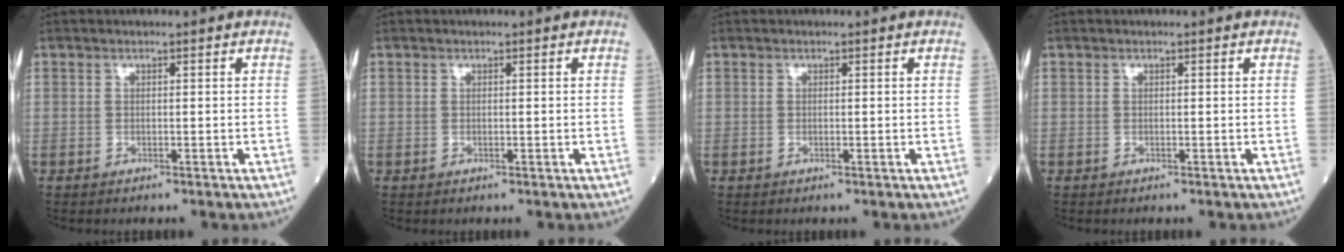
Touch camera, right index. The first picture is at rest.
{"total": 0.0}
{"total": 0.0}
{"total": 0.0}